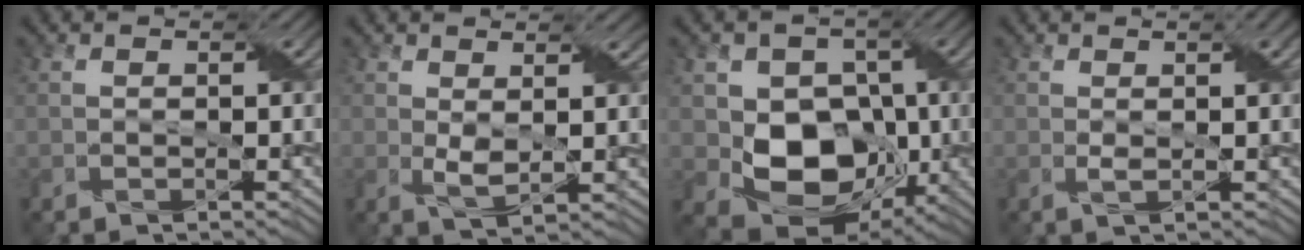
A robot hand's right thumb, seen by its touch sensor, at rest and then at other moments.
{"total": 3.3, "force": [1.1, 1.5, 2.7], "torque": [-0.064, -0.003, 0.023]}
{"total": 10.4, "force": [-1.2, 8.2, 6.2], "torque": [-0.108, -0.017, -0.027]}
{"total": 2.5, "force": [0.9, 0.5, 2.3], "torque": [-0.045, 0.004, 0.015]}